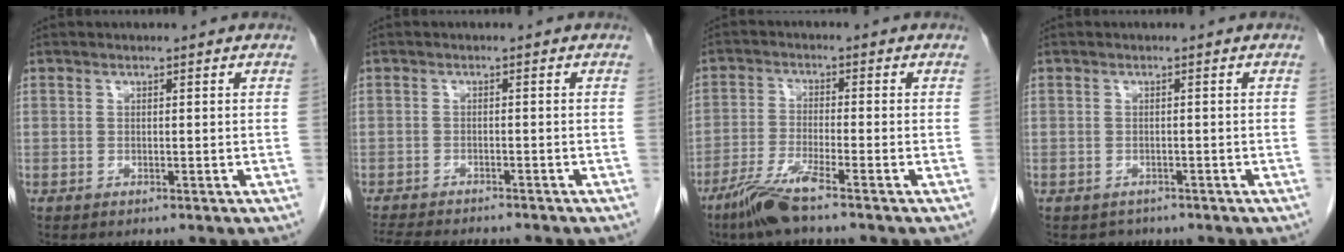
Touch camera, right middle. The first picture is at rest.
{"total": 10.7, "force": [-9.7, 1.7, 4.3], "torque": [-0.069, -0.013, -0.135]}
{"total": 6.3, "force": [-4.5, -0.3, 4.3], "torque": [-0.093, -0.019, -0.095]}
{"total": 1.8, "force": [-1.4, 1.1, -0.1], "torque": [-0.008, 0.001, -0.022]}